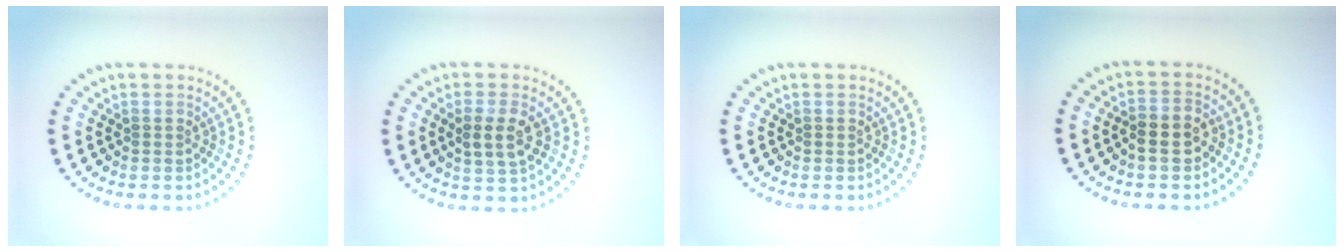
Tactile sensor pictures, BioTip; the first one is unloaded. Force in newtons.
{"total": 2.8, "press": 2.8, "slide": 0.5}
{"total": 0.0}
{"total": 2.6, "press": 2.5, "slide": 0.8}